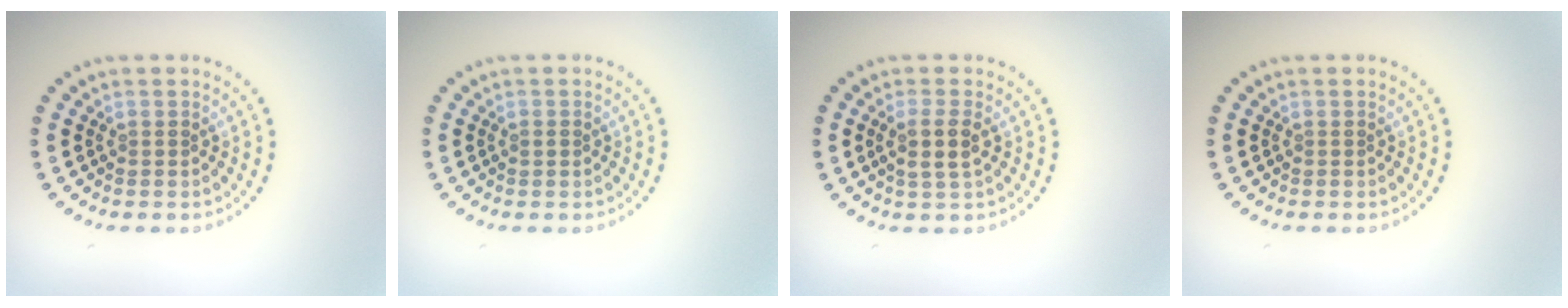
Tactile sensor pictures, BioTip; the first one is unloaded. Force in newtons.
{"total": 0.6, "press": 0.6, "slide": 0.1}
{"total": 2.4, "press": 2.1, "slide": 1.0}
{"total": 0.0}